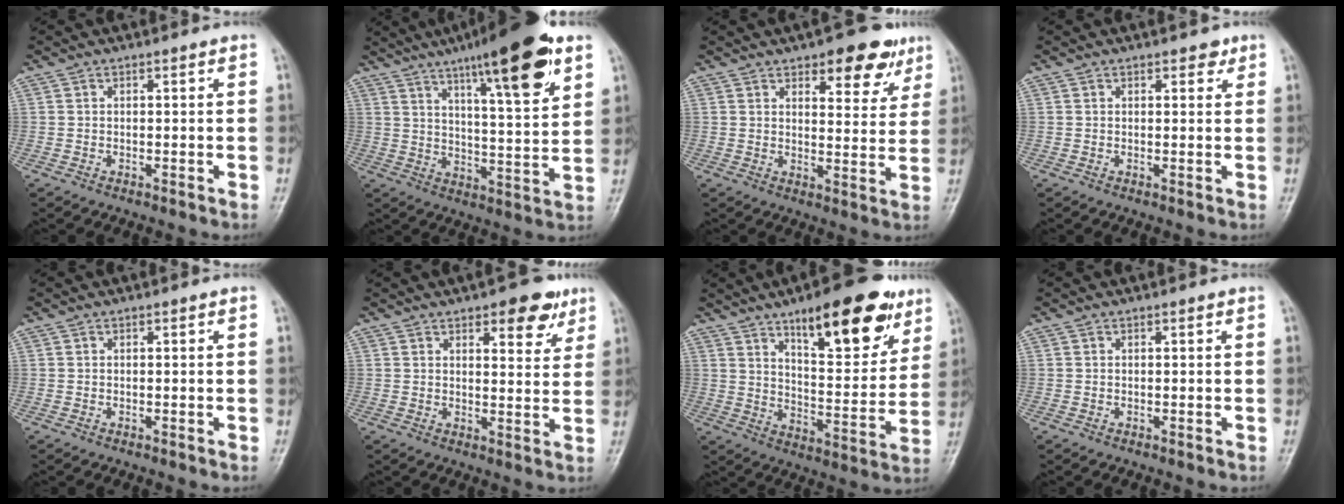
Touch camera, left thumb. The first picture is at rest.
{"total": 18.8, "force": [10.9, 3.7, 14.9], "torque": [-0.205, -0.043, 0.167]}
{"total": 10.5, "force": [6.5, 4.6, 6.8], "torque": [-0.048, -0.030, 0.084]}
{"total": 1.8, "force": [1.2, 1.0, 0.9], "torque": [0.003, -0.004, 0.012]}
{"total": 0.0}
{"total": 7.9, "force": [4.8, 3.3, 5.4], "torque": [-0.040, -0.022, 0.059]}
{"total": 20.0, "force": [11.9, 7.1, 14.4], "torque": [-0.159, -0.059, 0.183]}
{"total": 0.0}